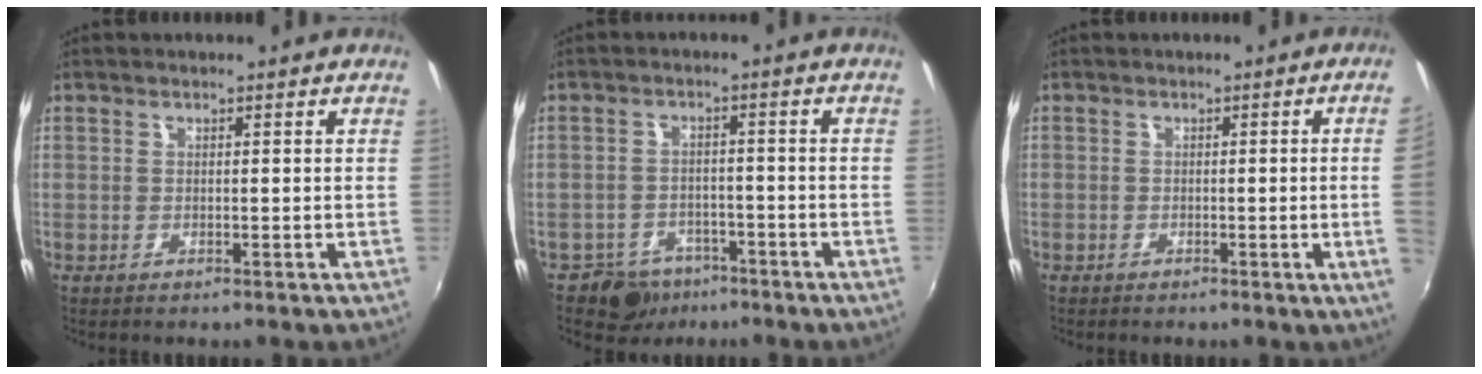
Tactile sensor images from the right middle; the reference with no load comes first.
{"total": 6.5, "force": [-4.7, 4.4, 0.6], "torque": [-0.026, 0.022, -0.072]}
{"total": 3.7, "force": [-0.1, -1.8, 3.2], "torque": [-0.055, -0.010, 0.006]}